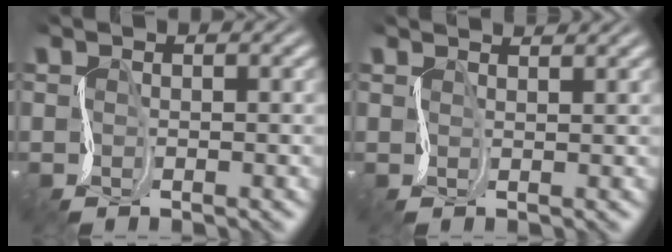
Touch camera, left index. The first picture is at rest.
{"total": 1.9, "force": [1.8, 0.1, 0.6], "torque": [-0.007, 0.008, 0.015]}